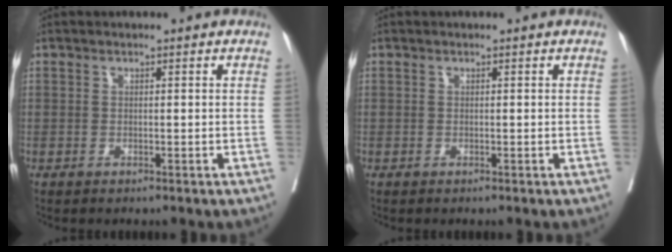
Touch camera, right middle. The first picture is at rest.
{"total": 0.0}